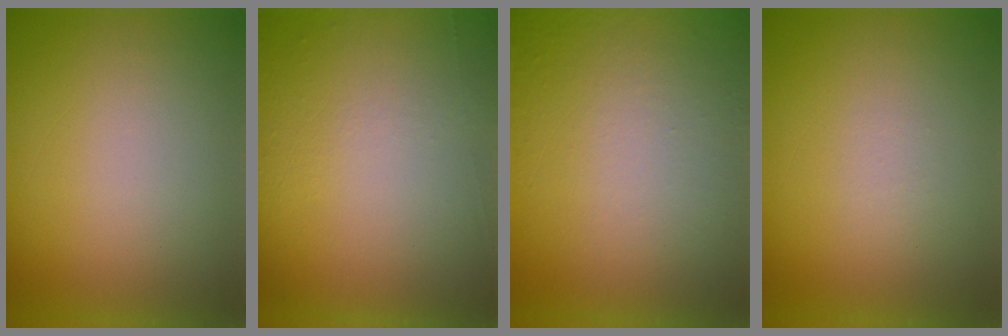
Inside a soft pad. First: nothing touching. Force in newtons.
{"total": 5.8}
{"total": 8.4}
{"total": 1.4}